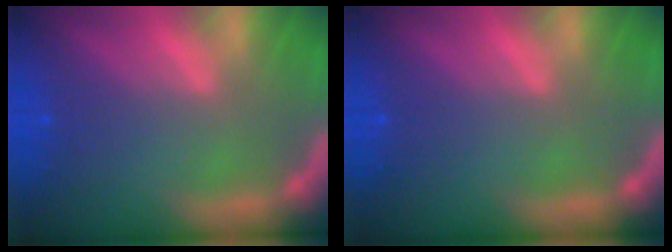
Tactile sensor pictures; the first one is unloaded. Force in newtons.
{"total": 0.0}